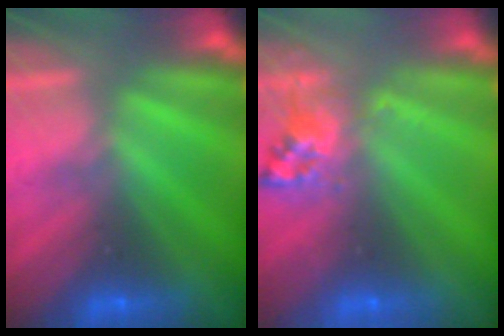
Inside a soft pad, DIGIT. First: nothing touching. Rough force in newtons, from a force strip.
{"total": 2.6}